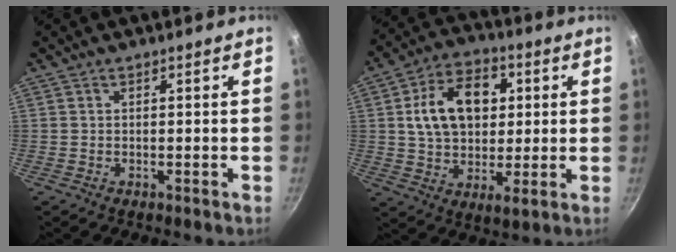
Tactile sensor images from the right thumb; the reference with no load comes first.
{"total": 16.1, "force": [3.5, 10.7, 11.4], "torque": [-0.163, 0.002, 0.049]}